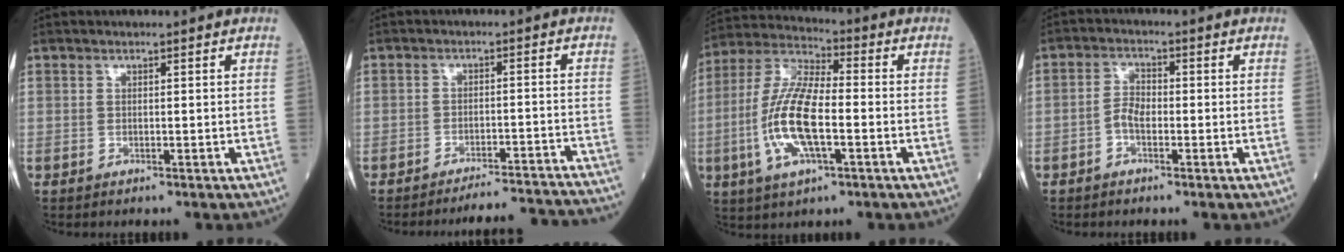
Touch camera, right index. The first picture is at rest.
{"total": 12.5, "force": [-12.4, -0.6, 1.4], "torque": [0.008, 0.008, -0.156]}
{"total": 13.4, "force": [-2.8, 3.7, 12.6], "torque": [-0.269, 0.001, -0.054]}
{"total": 2.9, "force": [-1.2, 1.3, 2.2], "torque": [-0.039, 0.007, -0.027]}